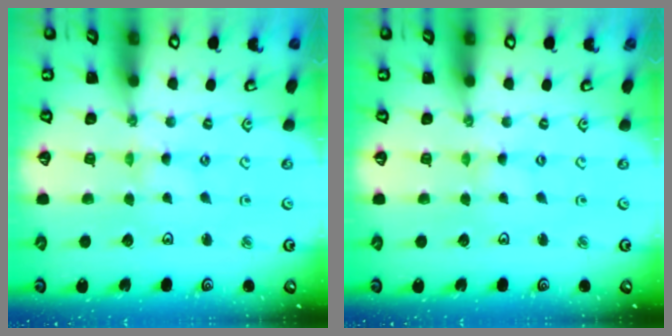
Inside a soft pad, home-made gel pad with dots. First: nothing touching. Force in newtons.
{"total": 0.0}